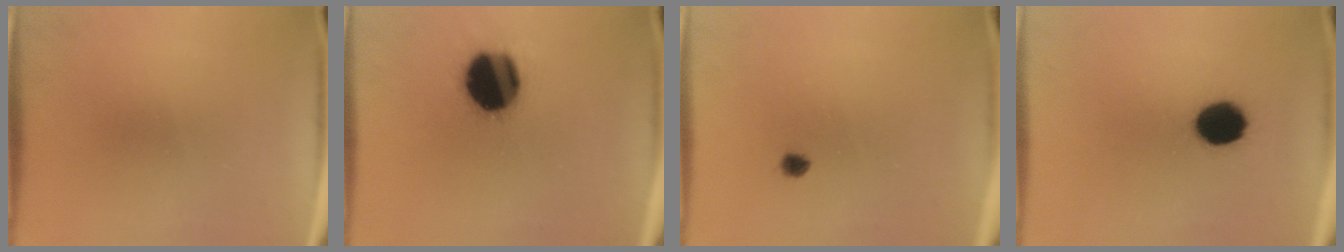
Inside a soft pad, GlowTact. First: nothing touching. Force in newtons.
{"total": 17.9}
{"total": 1.4}
{"total": 10.5}